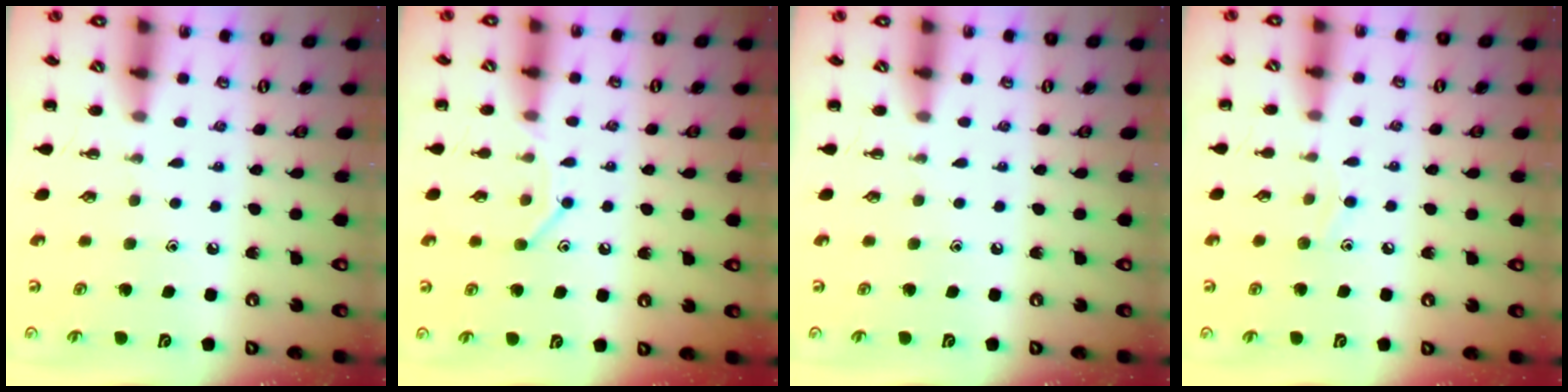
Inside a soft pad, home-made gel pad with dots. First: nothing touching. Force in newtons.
{"total": 8.4, "press": 8.3, "slide": 1.4}
{"total": 0.0}
{"total": 6.2, "press": 5.9, "slide": 2.2}